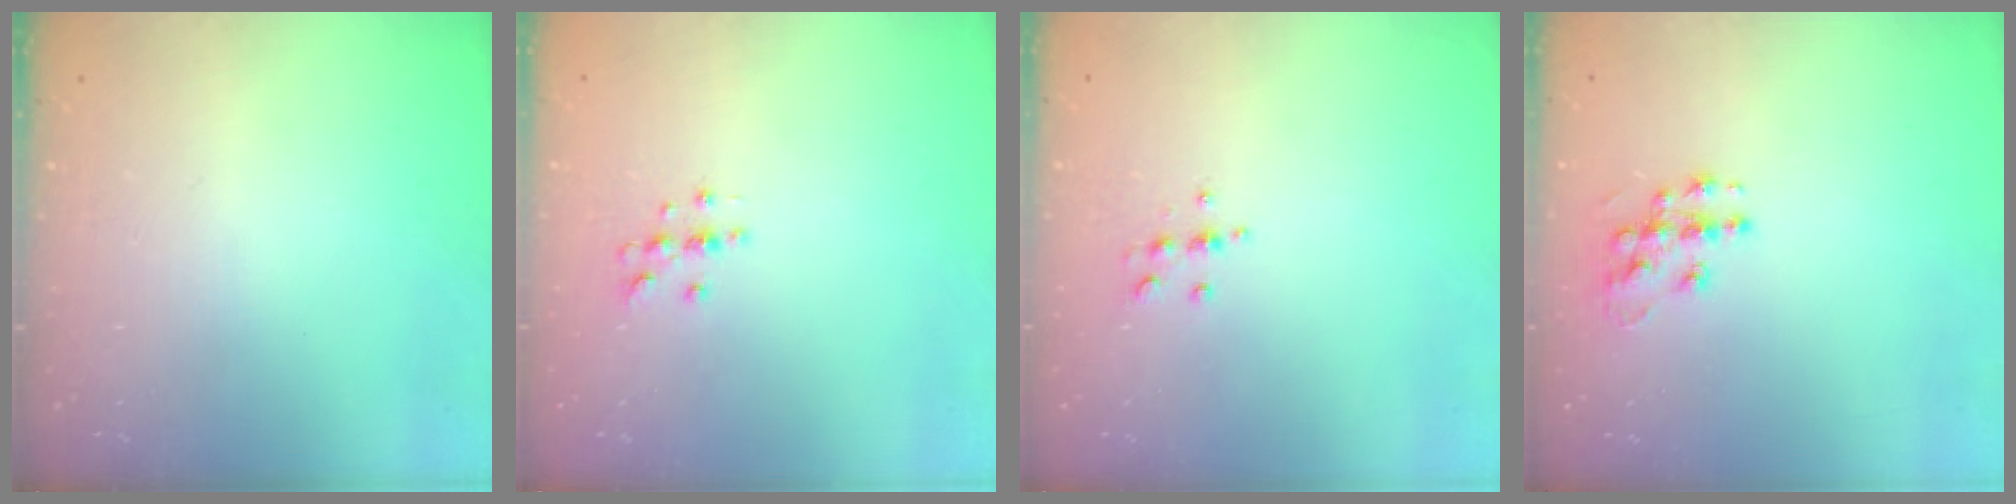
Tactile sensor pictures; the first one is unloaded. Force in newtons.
{"total": 3.7, "press": 3.7, "slide": 0.4}
{"total": 5.4, "press": 5.1, "slide": 1.7}
{"total": 9.6, "press": 9.6, "slide": 0.5}